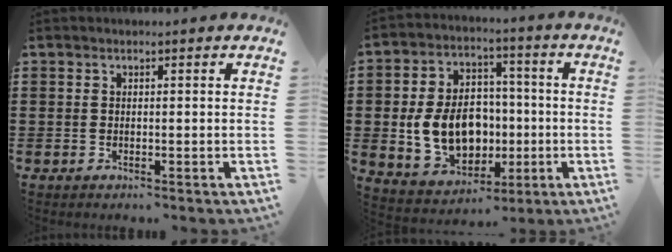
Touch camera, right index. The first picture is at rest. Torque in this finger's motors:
{"motor_torque": [2.14, 0.00, 1.05, 0.21]}